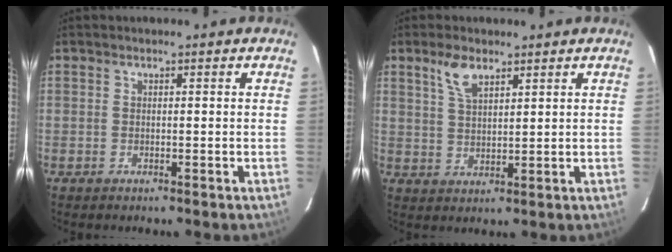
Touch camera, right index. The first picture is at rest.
{"total": 5.0, "force": [3.2, 2.1, 3.1], "torque": [-0.061, 0.006, 0.066]}